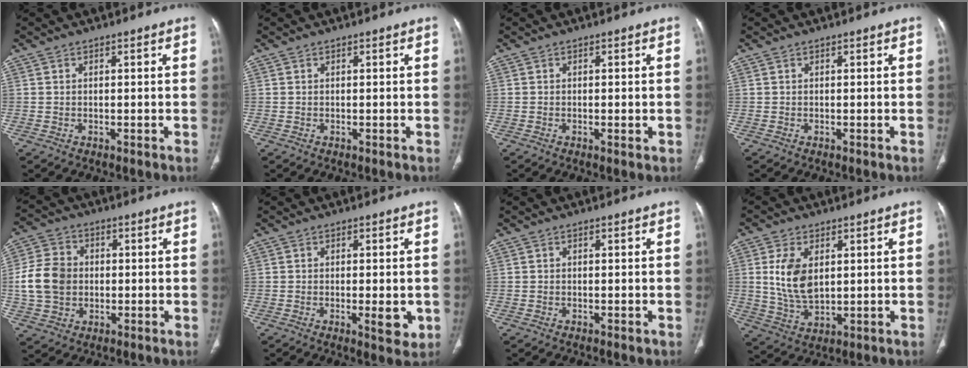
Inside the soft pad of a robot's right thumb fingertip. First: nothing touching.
{"total": 0.0}
{"total": 1.3, "force": [-0.3, 0.5, 1.2], "torque": [-0.017, -0.002, -0.004]}
{"total": 0.0}
{"total": 10.6, "force": [-0.2, 8.7, 6.0], "torque": [-0.101, 0.013, -0.005]}
{"total": 5.1, "force": [-1.1, 1.8, 4.6], "torque": [-0.055, -0.008, -0.011]}
{"total": 0.7, "force": [-0.3, 0.3, 0.5], "torque": [-0.006, -0.001, -0.005]}
{"total": 9.5, "force": [1.8, 5.6, 7.5], "torque": [-0.140, -0.012, 0.047]}